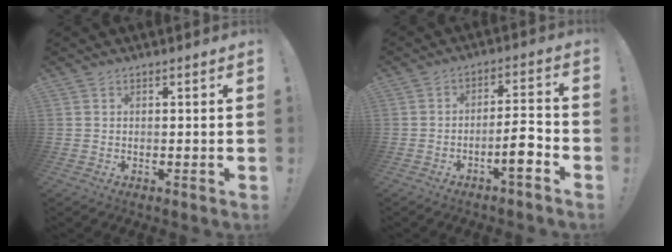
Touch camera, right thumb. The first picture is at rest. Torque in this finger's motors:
{"motor_torque": [1.62, 1.36, 0.64, -1.26, 0.44]}